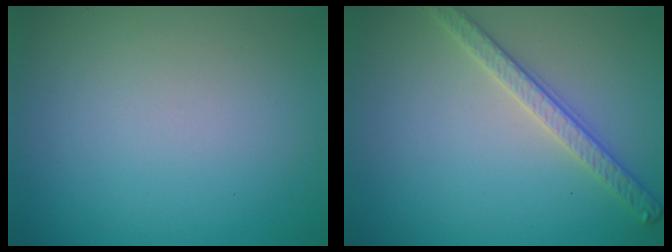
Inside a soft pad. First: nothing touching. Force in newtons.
{"total": 2.8, "press": 2.7, "slide": 0.8}